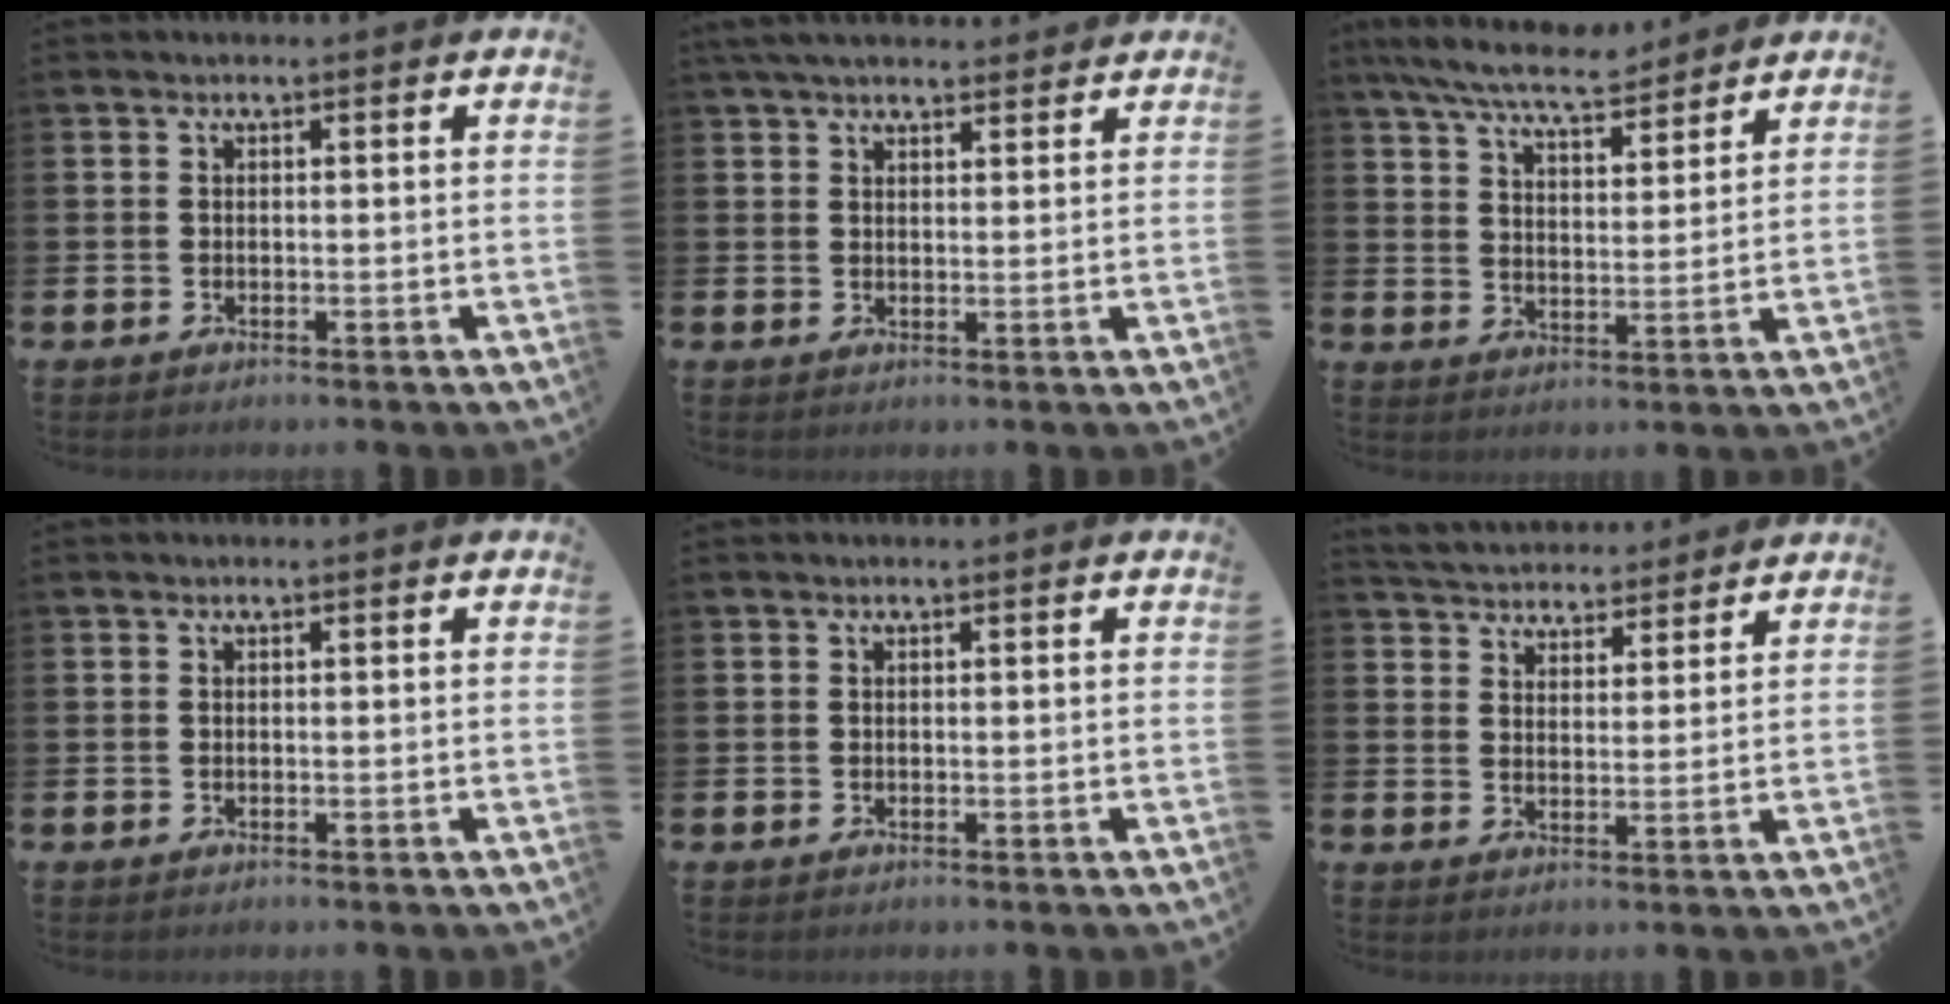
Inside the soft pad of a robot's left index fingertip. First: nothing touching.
{"total": 4.2, "force": [3.8, 1.2, 1.4], "torque": [-0.031, -0.008, 0.070]}
{"total": 8.3, "force": [7.7, 1.1, 2.9], "torque": [-0.081, -0.031, 0.141]}
{"total": 0.0}
{"total": 0.0}
{"total": 4.7, "force": [4.5, 1.1, -0.3], "torque": [-0.016, -0.028, 0.082]}